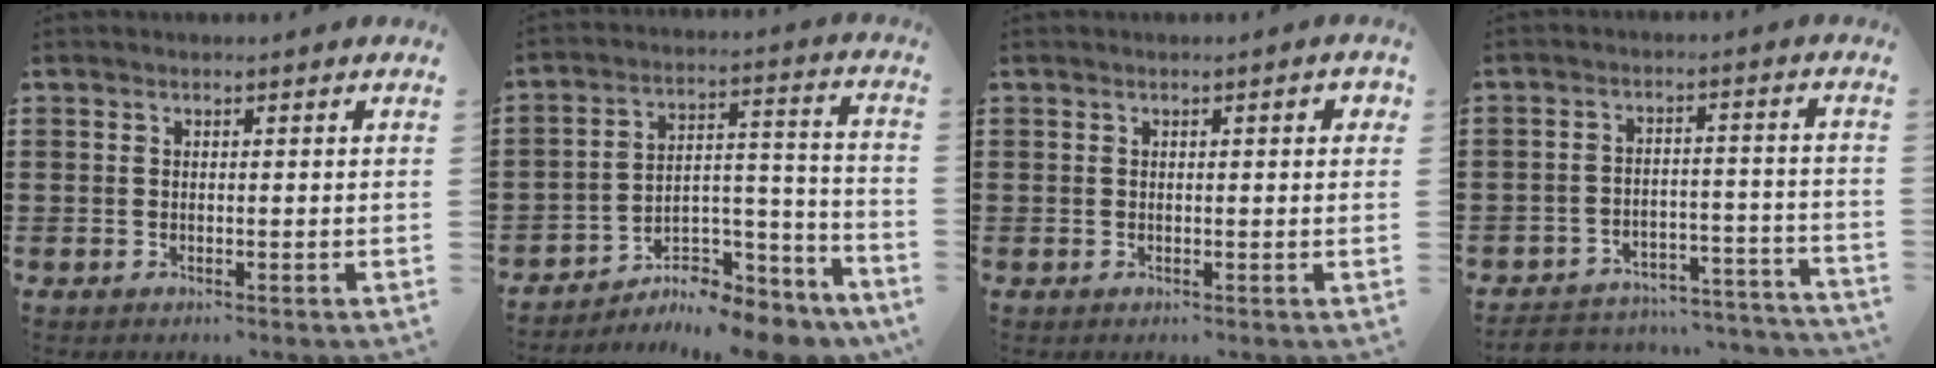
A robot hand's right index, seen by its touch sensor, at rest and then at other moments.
{"total": 7.8, "force": [-7.1, 2.3, 2.2], "torque": [-0.025, 0.022, -0.135]}
{"total": 1.2, "force": [0.3, 0.2, 1.1], "torque": [-0.020, 0.002, 0.003]}
{"total": 4.1, "force": [-3.9, 1.0, 0.7], "torque": [-0.015, 0.005, -0.080]}